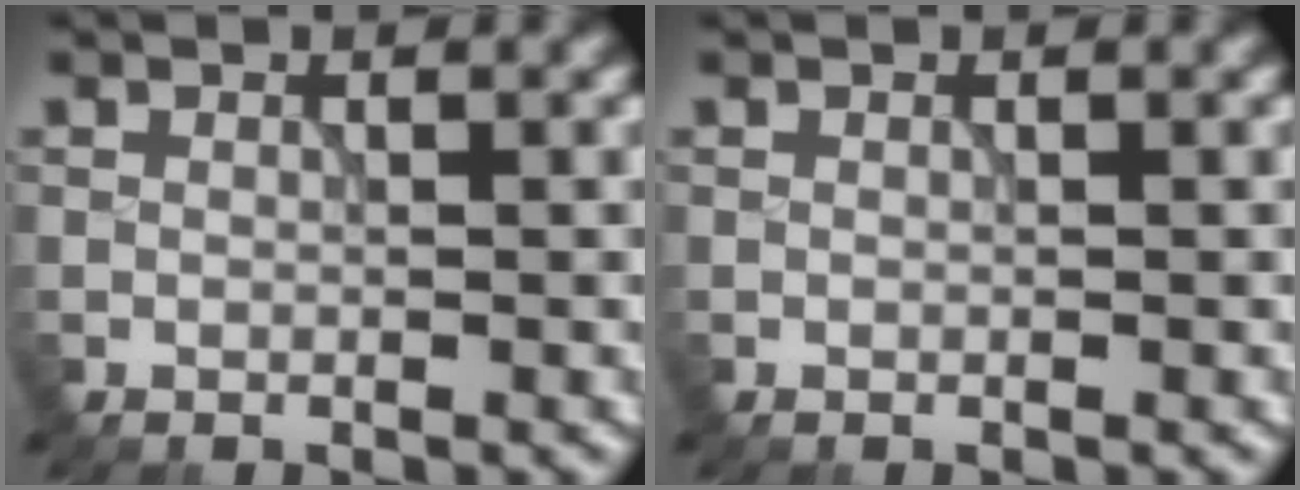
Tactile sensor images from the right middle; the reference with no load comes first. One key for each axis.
{"total": 0.0}